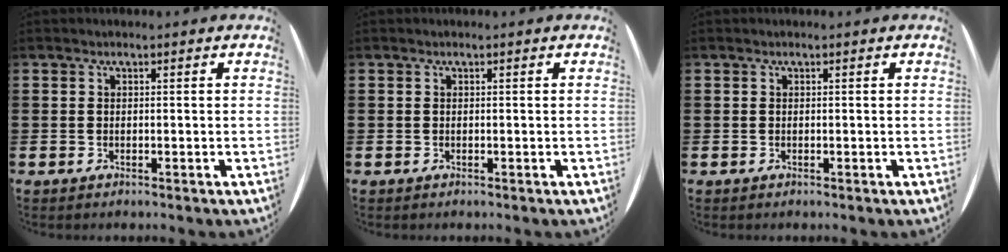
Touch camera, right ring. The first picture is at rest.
{"total": 0.0}
{"total": 0.0}